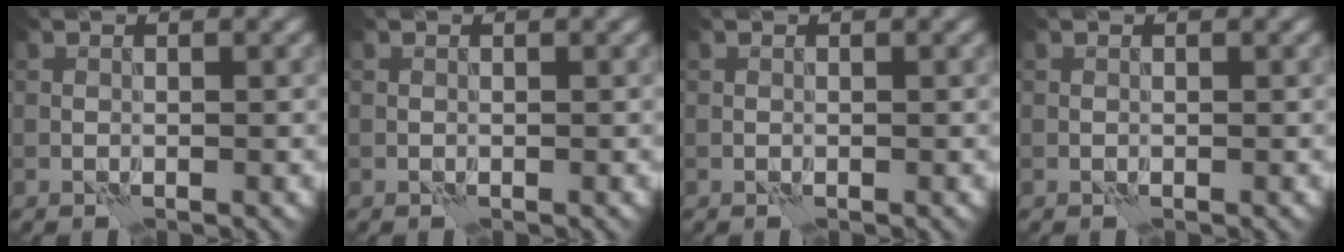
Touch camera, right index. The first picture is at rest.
{"total": 0.0}
{"total": 0.0}
{"total": 0.0}